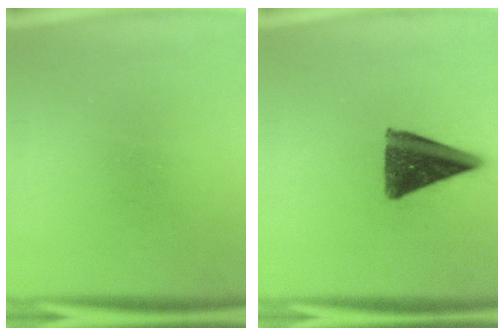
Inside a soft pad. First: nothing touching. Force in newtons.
{"total": 12.2}